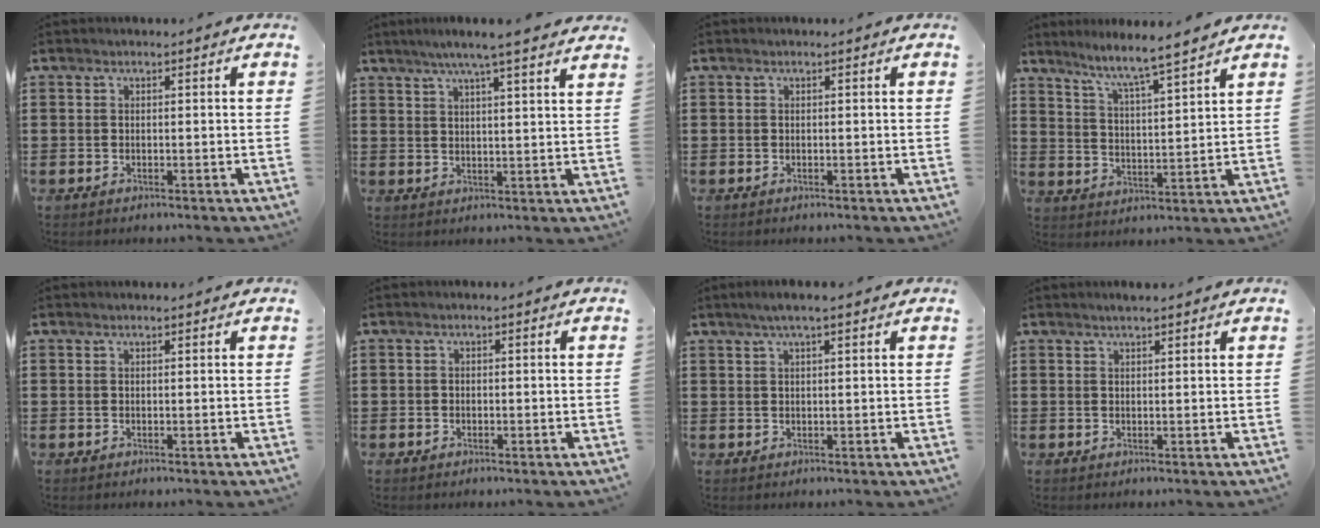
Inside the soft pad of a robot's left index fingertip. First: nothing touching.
{"total": 5.4, "force": [4.3, -0.6, 3.2], "torque": [-0.074, -0.008, 0.074]}
{"total": 0.0}
{"total": 5.2, "force": [4.7, -1.0, 1.9], "torque": [-0.060, -0.035, 0.074]}
{"total": 0.0}
{"total": 0.8, "force": [-0.3, 0.7, 0.1], "torque": [-0.005, 0.003, -0.007]}
{"total": 2.6, "force": [1.5, 0.2, 2.1], "torque": [-0.041, 0.003, 0.026]}
{"total": 1.4, "force": [1.2, 0.0, 0.7], "torque": [-0.014, 0.000, 0.021]}